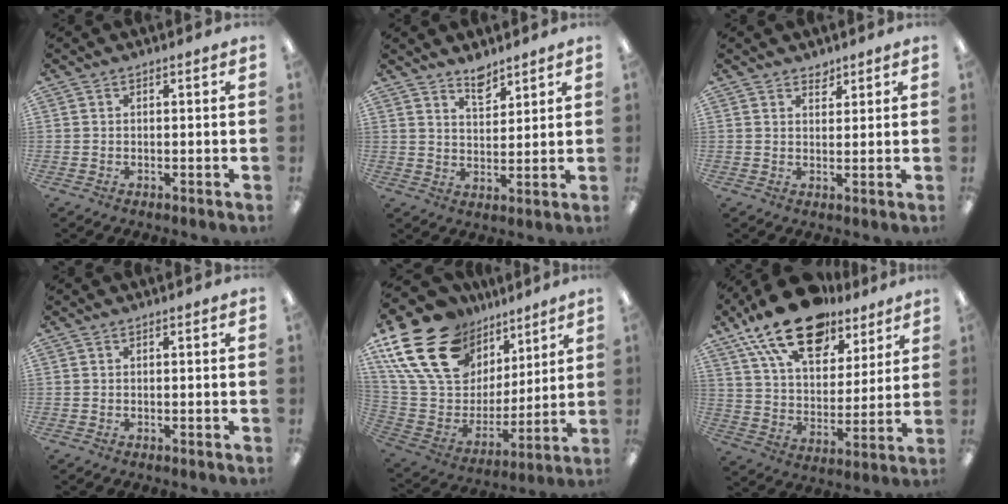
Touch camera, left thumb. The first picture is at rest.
{"total": 5.7, "force": [4.9, 2.2, 1.9], "torque": [-0.017, -0.036, 0.086]}
{"total": 2.6, "force": [2.3, 1.2, 0.1], "torque": [0.011, -0.016, 0.041]}
{"total": 0.0}
{"total": 24.5, "force": [13.4, 16.2, 12.6], "torque": [-0.265, -0.062, 0.265]}
{"total": 20.7, "force": [14.4, 10.3, 10.8], "torque": [-0.188, -0.079, 0.255]}